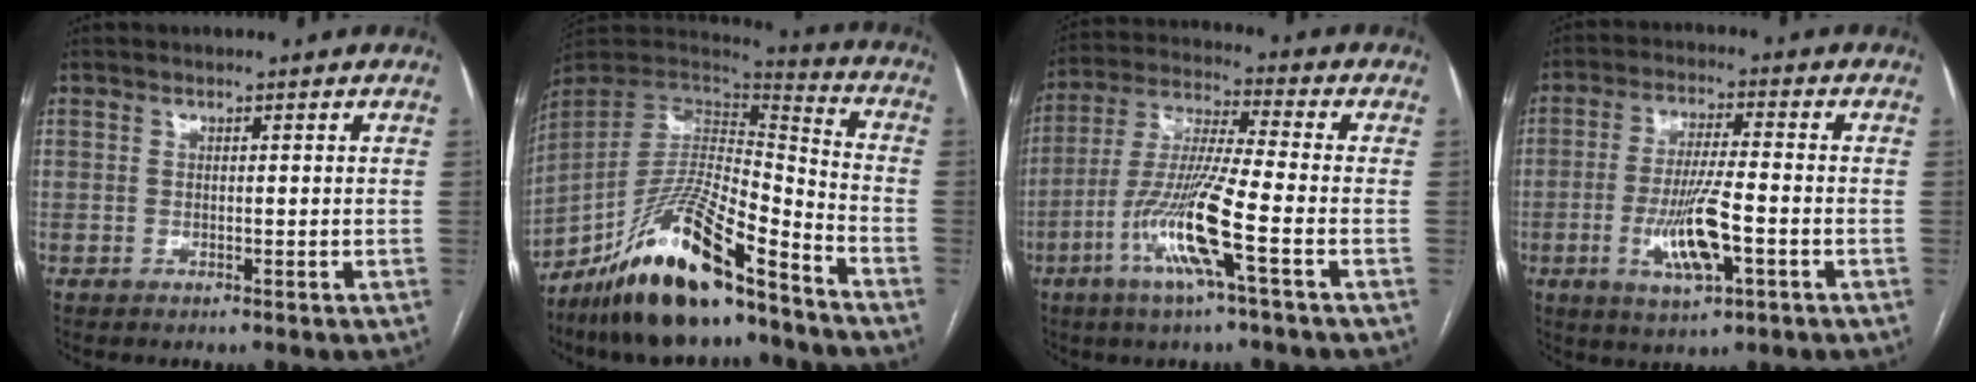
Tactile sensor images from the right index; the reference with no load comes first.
{"total": 20.0, "force": [-14.6, 4.0, 13.0], "torque": [-0.249, -0.007, -0.262]}
{"total": 12.7, "force": [-4.8, -0.2, 11.7], "torque": [-0.240, -0.008, -0.099]}
{"total": 9.5, "force": [-2.9, 1.6, 8.9], "torque": [-0.171, -0.007, -0.050]}